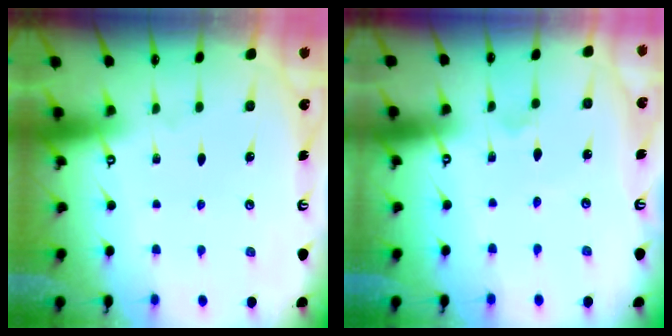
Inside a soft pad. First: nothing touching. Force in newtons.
{"total": 1.8, "press": 1.8, "slide": 0.4}